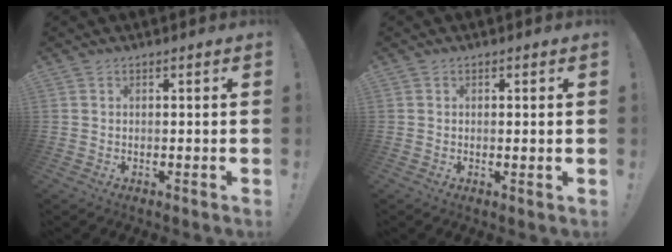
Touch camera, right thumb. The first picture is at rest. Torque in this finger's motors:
{"motor_torque": [0.14, 0.00, -0.29, -0.03, 0.03]}